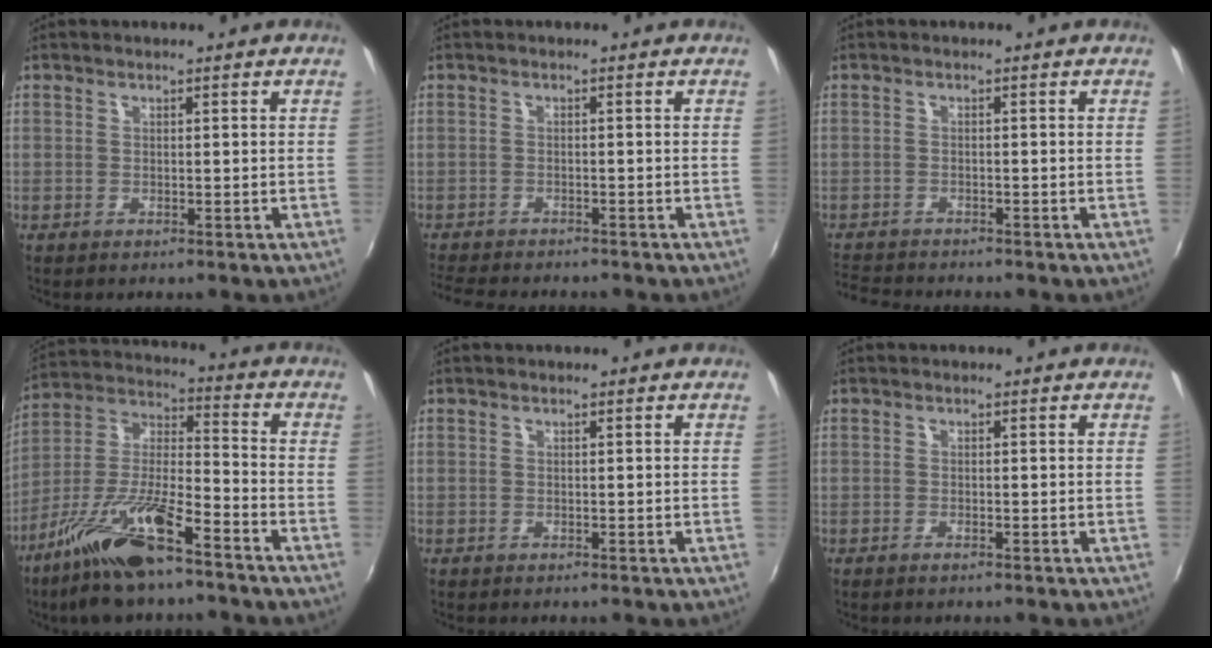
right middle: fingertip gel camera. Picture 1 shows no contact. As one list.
[{"total": 6.9, "force": [-6.4, 1.1, 2.4], "torque": [-0.068, -0.020, -0.107]}, {"total": 5.3, "force": [-5.1, 0.7, 1.1], "torque": [-0.044, -0.016, -0.093]}, {"total": 16.4, "force": [-11.0, 3.7, 11.5], "torque": [-0.231, -0.004, -0.209]}, {"total": 0.0}, {"total": 0.9, "force": [-0.7, 0.1, 0.5], "torque": [-0.010, 0.000, -0.013]}]